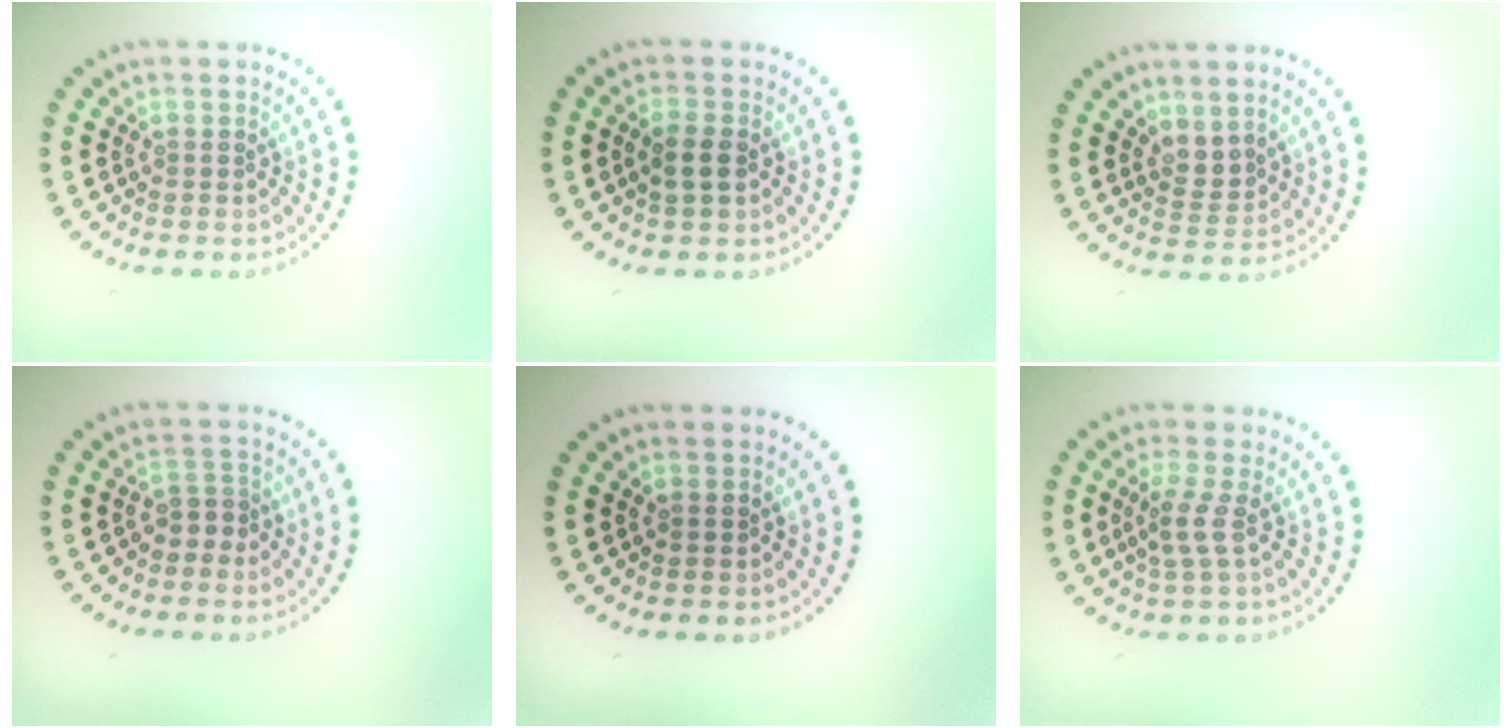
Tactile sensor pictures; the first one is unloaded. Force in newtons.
{"total": 1.9, "press": 1.9, "slide": 0.2}
{"total": 1.9, "press": 1.3, "slide": 1.3}
{"total": 1.6, "press": 1.2, "slide": 1.0}
{"total": 0.0}
{"total": 1.9, "press": 1.3, "slide": 1.5}